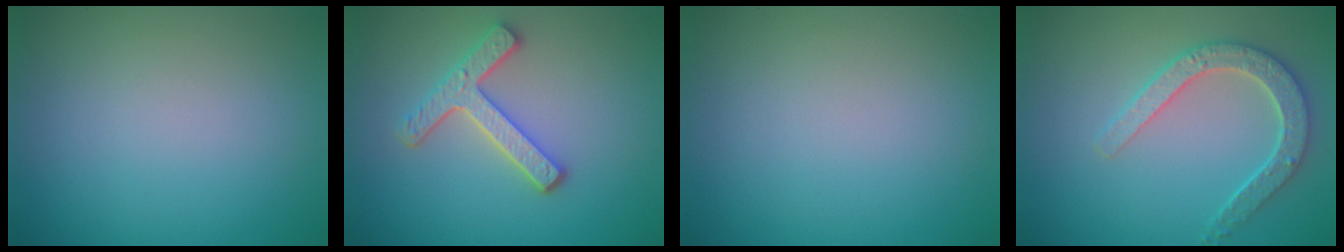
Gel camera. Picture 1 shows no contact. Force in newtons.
{"total": 3.8, "press": 3.1, "slide": 2.1}
{"total": 0.0}
{"total": 3.6, "press": 3.4, "slide": 1.4}